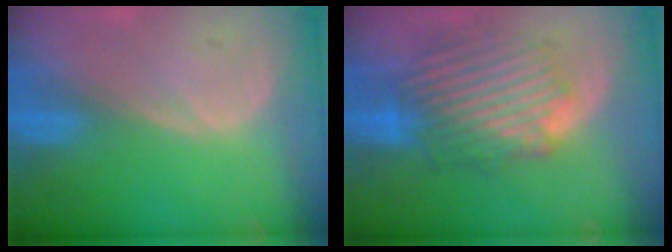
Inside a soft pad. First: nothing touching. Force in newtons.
{"total": 8.9, "press": 8.5, "slide": 2.7}